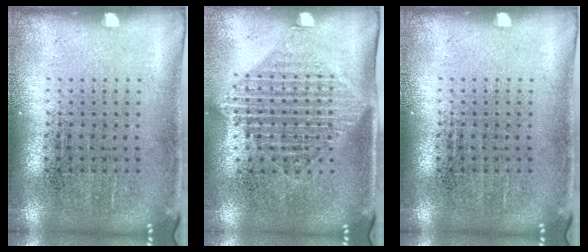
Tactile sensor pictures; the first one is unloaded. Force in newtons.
{"total": 1.5, "press": 1.2, "slide": 0.9}
{"total": 0.0}